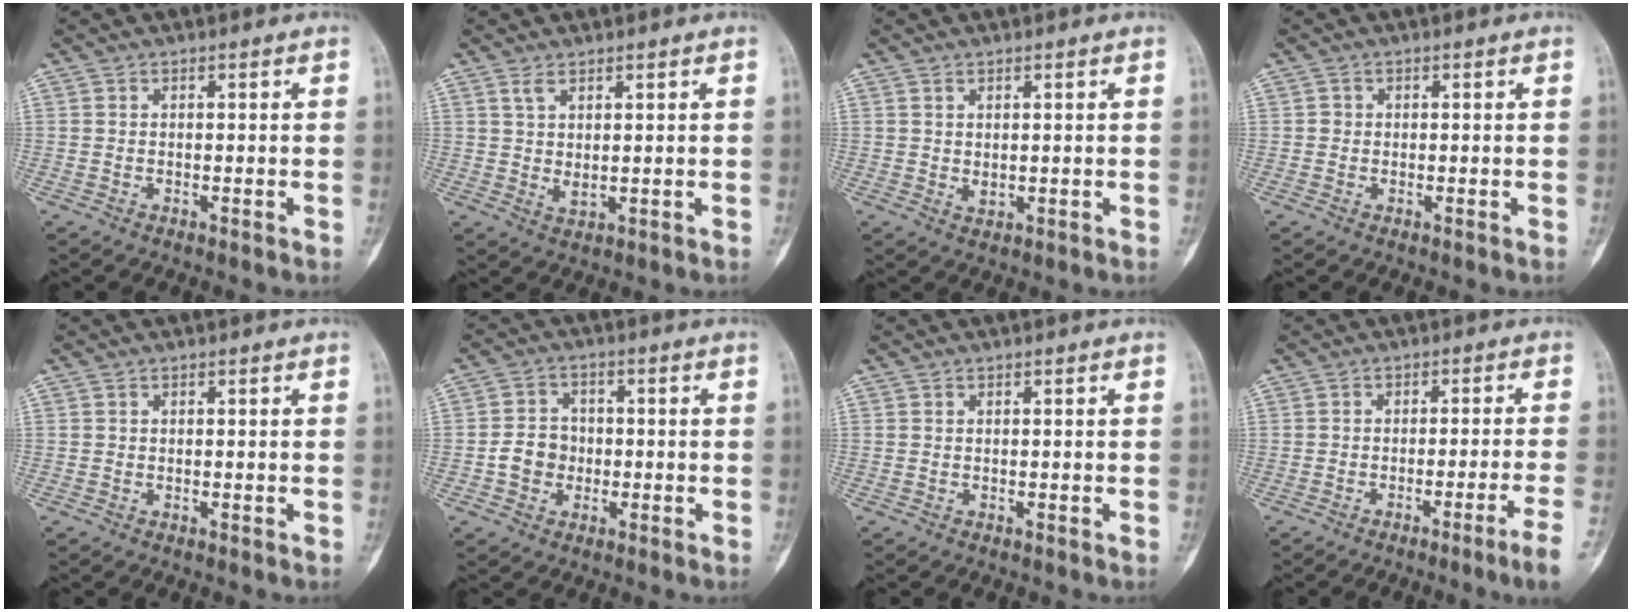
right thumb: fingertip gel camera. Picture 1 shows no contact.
{"total": 3.2, "force": [1.3, 1.2, 2.6], "torque": [-0.056, -0.010, 0.033]}
{"total": 1.6, "force": [0.5, 1.0, 1.1], "torque": [-0.020, -0.007, 0.014]}
{"total": 0.9, "force": [0.0, 0.9, 0.1], "torque": [0.002, 0.003, 0.000]}
{"total": 0.0}
{"total": 5.6, "force": [-1.1, 4.9, 2.4], "torque": [-0.026, 0.017, -0.026]}
{"total": 0.0}
{"total": 6.4, "force": [-3.7, -1.3, 5.1], "torque": [-0.082, 0.013, -0.056]}